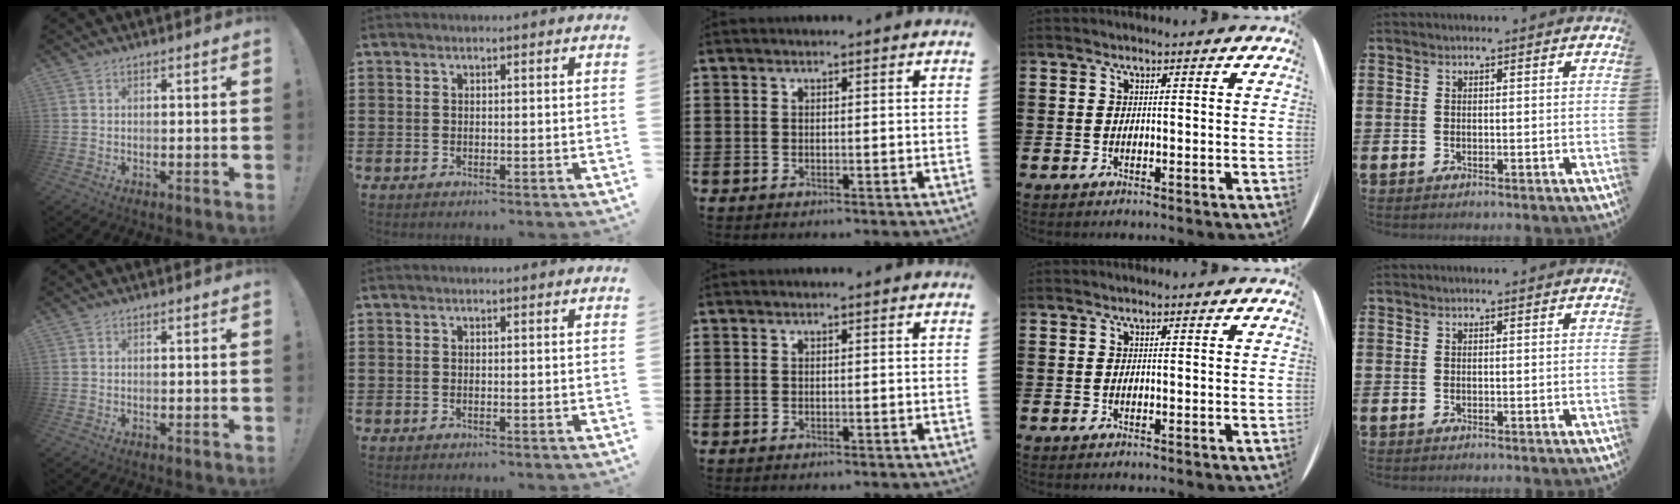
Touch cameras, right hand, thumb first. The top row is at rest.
{}